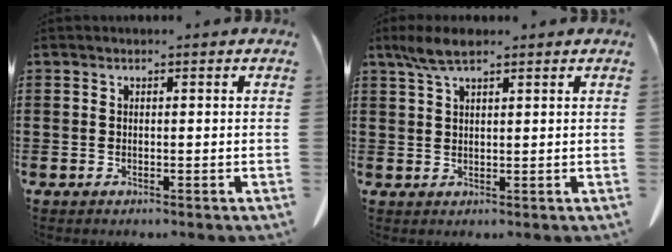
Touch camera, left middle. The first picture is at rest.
{"total": 4.3, "force": [2.7, 1.1, 3.2], "torque": [-0.077, -0.002, 0.048]}